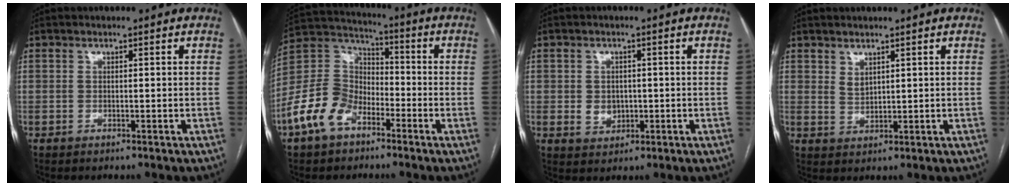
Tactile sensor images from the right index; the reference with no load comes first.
{"total": 11.5, "force": [-6.0, 7.5, 6.2], "torque": [-0.150, 0.024, -0.122]}
{"total": 3.4, "force": [-0.3, 2.9, 1.7], "torque": [-0.024, 0.002, 0.006]}
{"total": 1.9, "force": [1.3, 0.9, 1.0], "torque": [-0.020, -0.004, 0.033]}